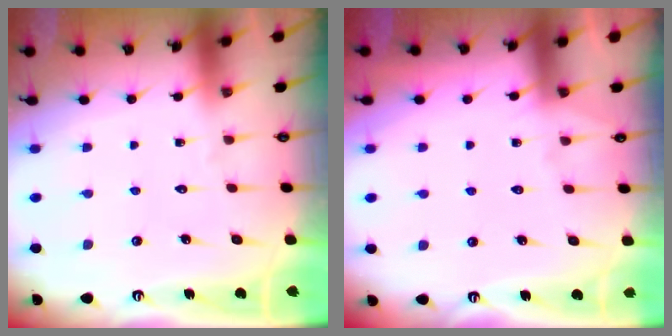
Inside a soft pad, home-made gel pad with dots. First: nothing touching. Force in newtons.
{"total": 3.0, "press": 3.0, "slide": 0.4}